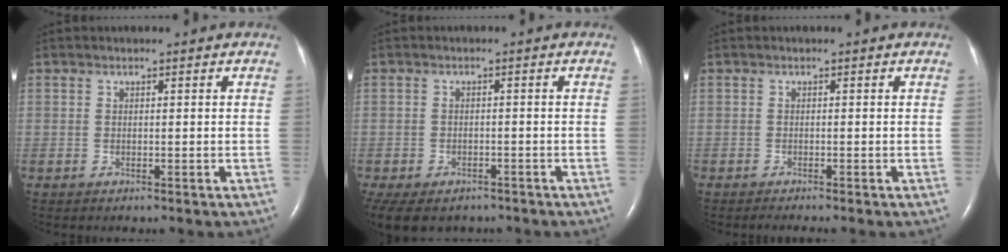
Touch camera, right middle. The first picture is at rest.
{"total": 12.8, "force": [-8.3, 8.0, 5.5], "torque": [-0.148, -0.016, -0.104]}
{"total": 1.3, "force": [-1.1, -0.3, 0.6], "torque": [-0.013, -0.002, -0.019]}